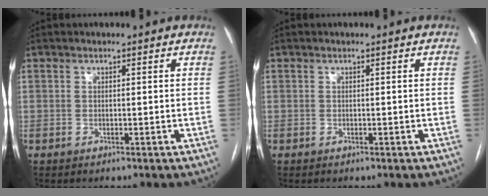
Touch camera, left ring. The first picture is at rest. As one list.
[{"total": 0.0}]